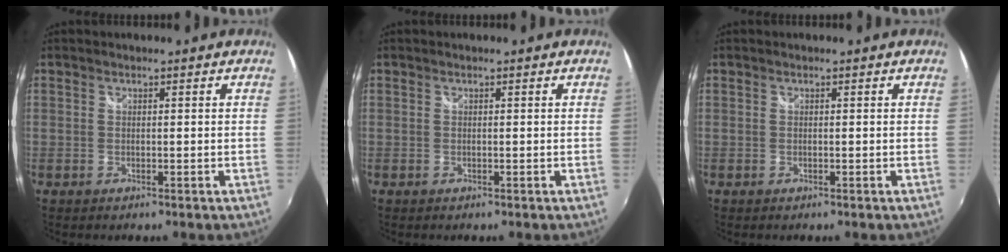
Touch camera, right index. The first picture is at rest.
{"total": 0.0}
{"total": 0.0}